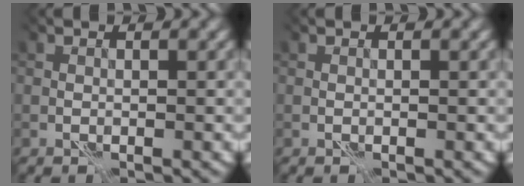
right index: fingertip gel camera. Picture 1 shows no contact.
{"total": 0.0}